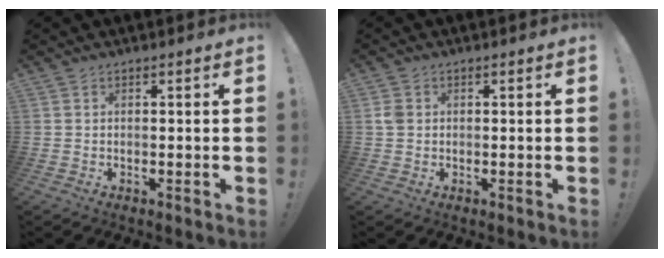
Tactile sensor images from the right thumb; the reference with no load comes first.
{"total": 2.7, "force": [0.3, 2.2, 1.5], "torque": [-0.023, 0.006, 0.007]}